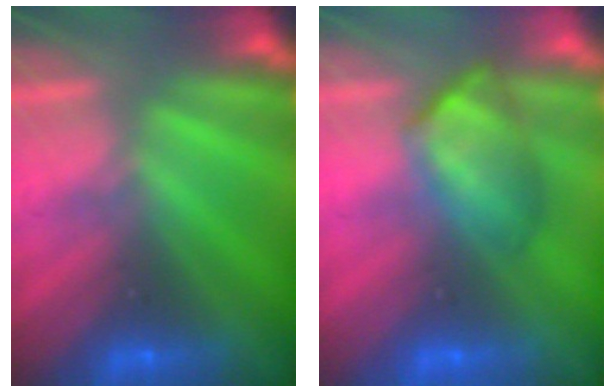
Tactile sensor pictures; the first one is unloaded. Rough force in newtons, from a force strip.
{"total": 4.6}